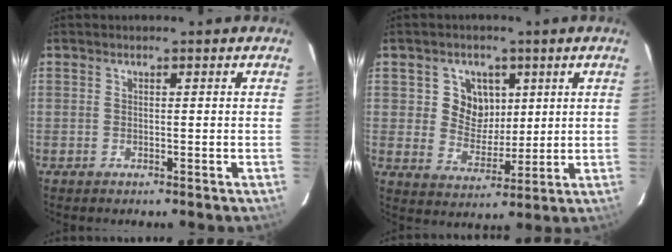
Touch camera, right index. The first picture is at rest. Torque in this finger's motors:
{"motor_torque": [0.50, 0.40, 0.12, 0.04]}